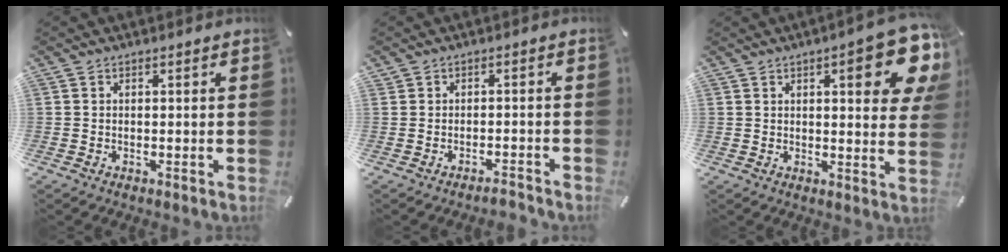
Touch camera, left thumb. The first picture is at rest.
{"total": 2.4, "force": [-2.2, 0.9, 0.6], "torque": [-0.010, 0.015, -0.044]}
{"total": 14.2, "force": [6.6, 4.4, 11.8], "torque": [-0.144, -0.037, 0.100]}